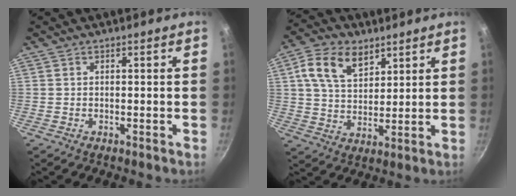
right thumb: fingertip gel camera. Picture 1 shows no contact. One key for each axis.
{"total": 11.1, "fx": 5.2, "fy": 7.1, "fz": 6.8, "tx": -0.103, "ty": -0.012, "tz": 0.093}